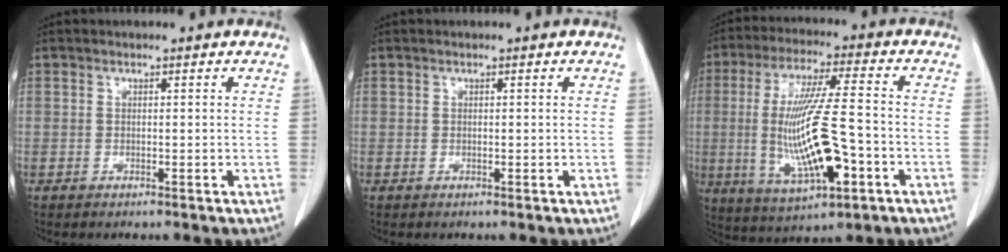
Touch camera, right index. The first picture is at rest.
{"total": 0.0}
{"total": 15.9, "force": [-3.2, 2.5, 15.4], "torque": [-0.310, -0.012, -0.047]}